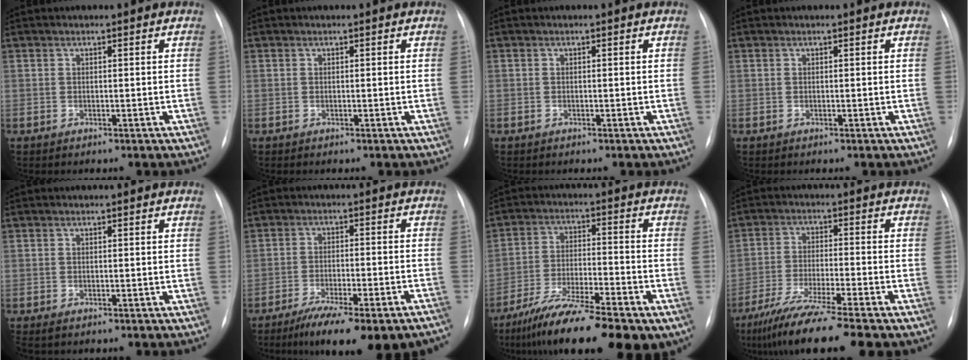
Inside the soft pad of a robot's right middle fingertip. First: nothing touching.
{"total": 0.0}
{"total": 0.0}
{"total": 0.0}
{"total": 0.8, "force": [-0.6, 0.3, 0.4], "torque": [-0.009, -0.002, -0.007]}
{"total": 15.8, "force": [-12.4, 1.9, 9.6], "torque": [-0.108, -0.016, -0.182]}
{"total": 16.6, "force": [-11.2, 3.0, 11.8], "torque": [-0.184, -0.026, -0.188]}
{"total": 11.9, "force": [-8.9, -0.7, 7.8], "torque": [-0.133, -0.038, -0.146]}